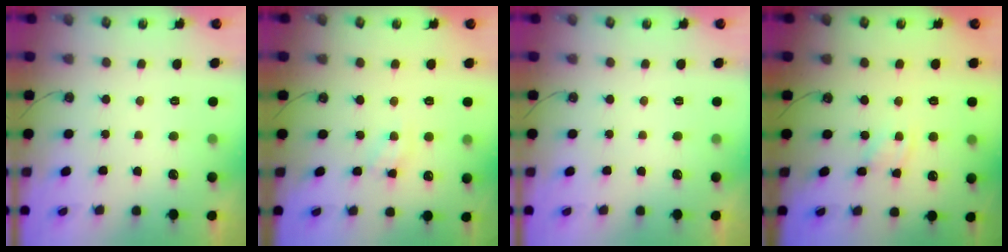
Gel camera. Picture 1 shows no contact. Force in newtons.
{"total": 4.0, "press": 4.0, "slide": 0.2}
{"total": 0.0}
{"total": 2.3, "press": 2.3, "slide": 0.4}